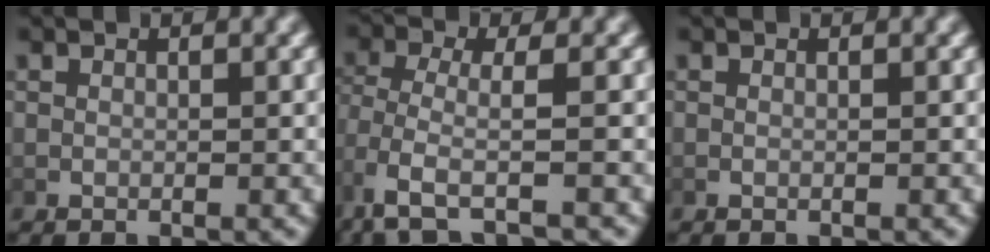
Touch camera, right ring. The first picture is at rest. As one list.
[{"total": 3.3, "force": [-1.4, 0.8, 2.8], "torque": [-0.074, -0.022, -0.010]}, {"total": 0.0}]